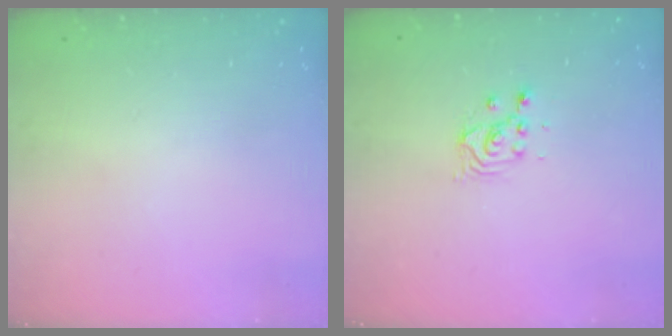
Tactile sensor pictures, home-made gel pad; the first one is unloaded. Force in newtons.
{"total": 2.8, "press": 2.8, "slide": 0.1}